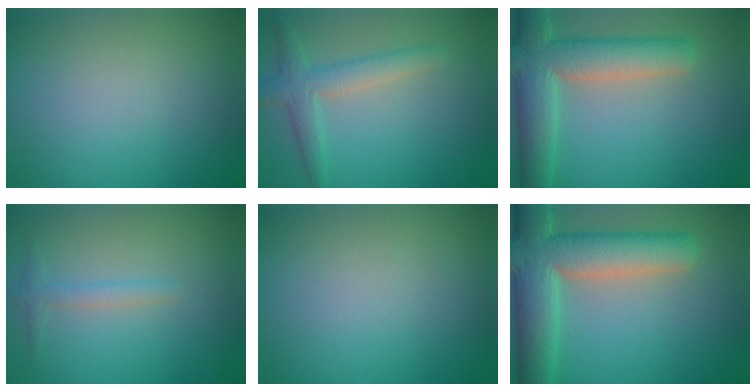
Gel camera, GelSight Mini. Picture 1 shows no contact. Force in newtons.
{"total": 3.2, "press": 3.2, "slide": 0.2}
{"total": 7.7, "press": 7.7, "slide": 0.7}
{"total": 1.4, "press": 1.4, "slide": 0.0}
{"total": 0.0}
{"total": 9.7, "press": 9.7, "slide": 0.9}